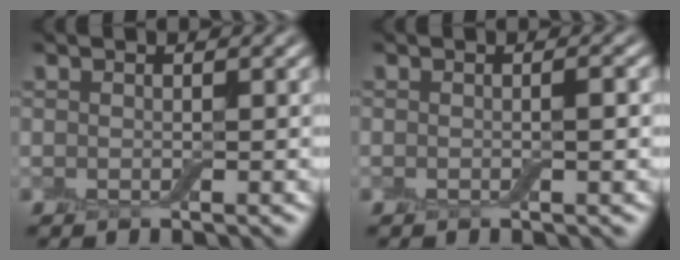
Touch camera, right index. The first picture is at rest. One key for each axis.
{"total": 1.0, "fx": -0.1, "fy": 0.1, "fz": 0.9, "tx": -0.014, "ty": 0.001, "tz": -0.002}